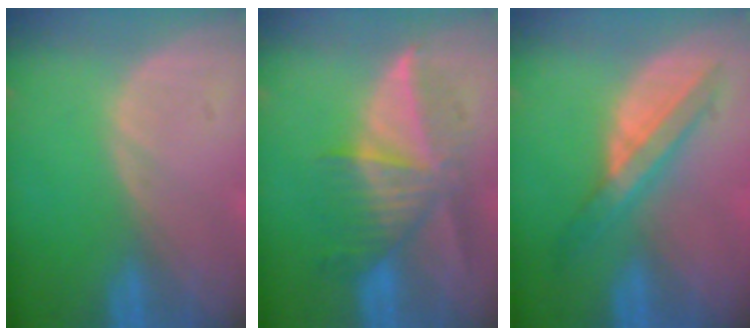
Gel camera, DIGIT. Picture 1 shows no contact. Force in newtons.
{"total": 7.7, "press": 7.5, "slide": 1.8}
{"total": 5.8, "press": 5.7, "slide": 1.4}